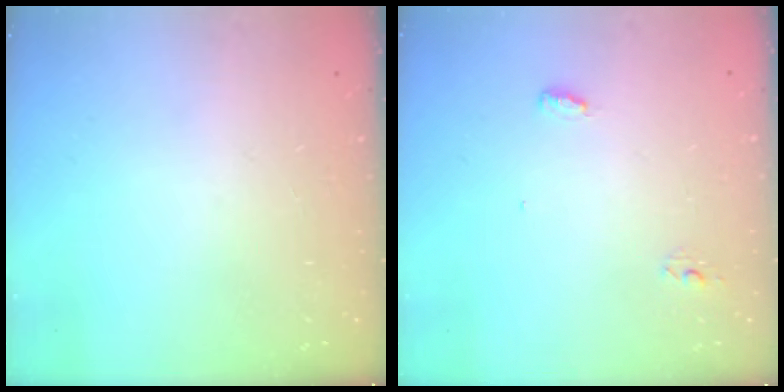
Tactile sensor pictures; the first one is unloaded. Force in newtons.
{"total": 4.3, "press": 4.0, "slide": 1.6}